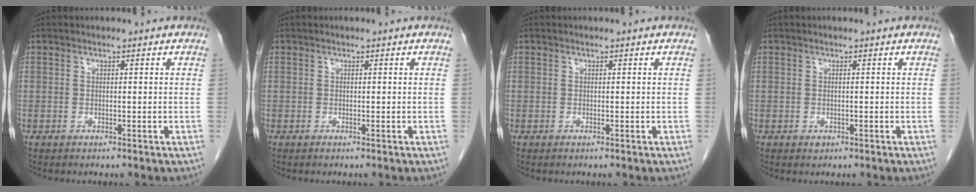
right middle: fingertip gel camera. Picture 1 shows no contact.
{"total": 0.0}
{"total": 0.0}
{"total": 0.5, "force": [-0.3, 0.4, 0.2], "torque": [-0.003, 0.001, -0.003]}